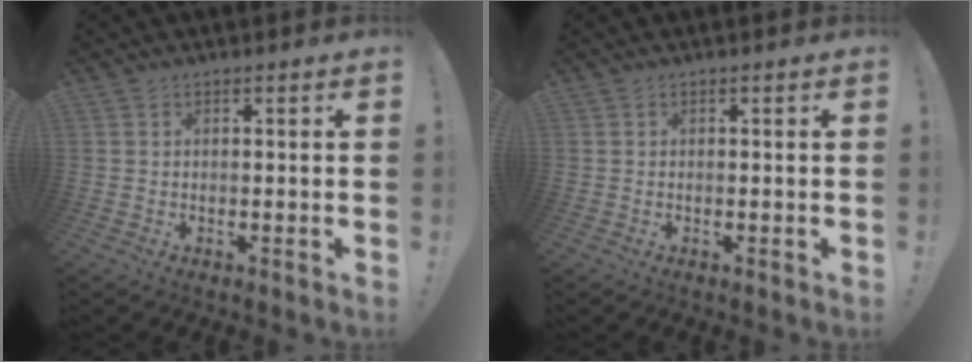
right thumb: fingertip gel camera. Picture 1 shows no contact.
{"total": 0.0}